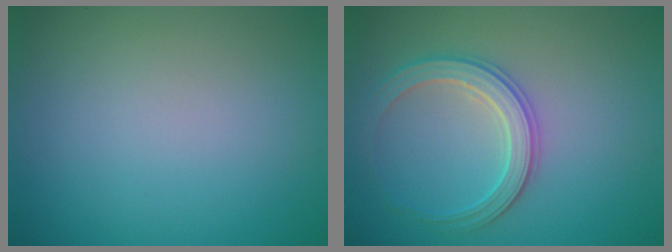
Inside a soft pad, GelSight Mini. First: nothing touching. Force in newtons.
{"total": 3.1, "press": 3.1, "slide": 0.2}